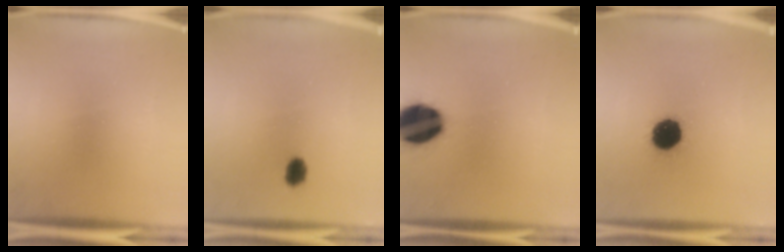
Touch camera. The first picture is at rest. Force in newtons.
{"total": 2.8}
{"total": 17.3}
{"total": 11.0}